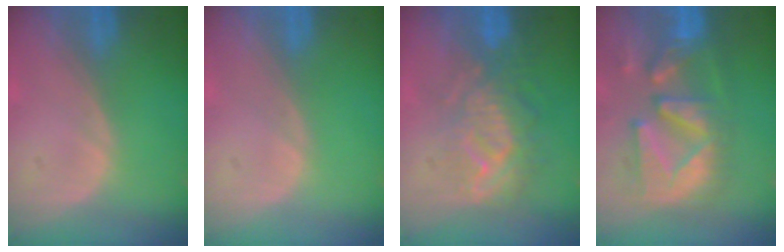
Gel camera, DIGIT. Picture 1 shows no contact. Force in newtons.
{"total": 0.0}
{"total": 9.1, "press": 8.7, "slide": 2.7}
{"total": 12.1, "press": 11.0, "slide": 5.1}